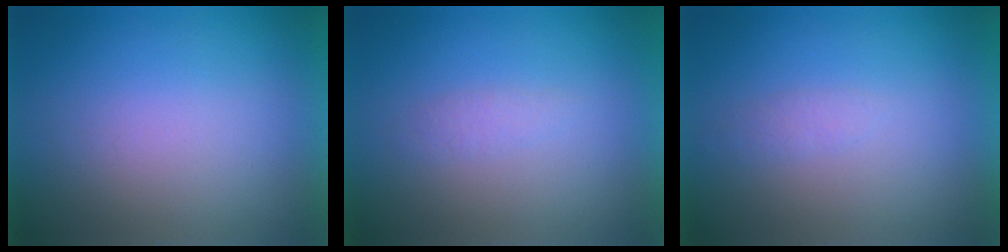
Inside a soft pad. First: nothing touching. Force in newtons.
{"total": 1.3}
{"total": 1.3}